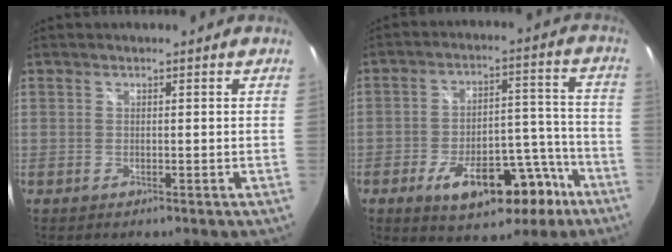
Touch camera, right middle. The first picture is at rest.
{"total": 15.8, "force": [-8.9, 7.5, 10.7], "torque": [-0.175, 0.023, -0.116]}